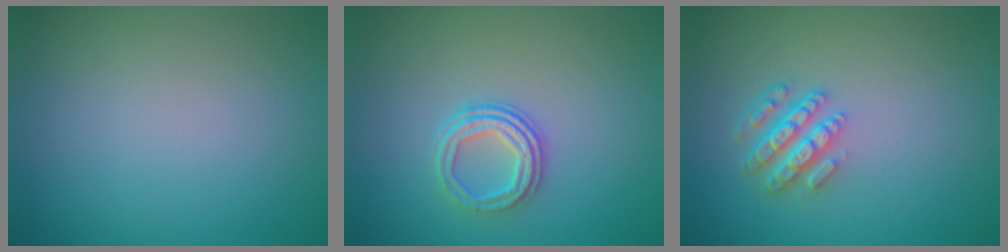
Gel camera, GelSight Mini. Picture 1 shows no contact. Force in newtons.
{"total": 3.0, "press": 2.3, "slide": 1.9}
{"total": 4.3, "press": 3.2, "slide": 2.9}